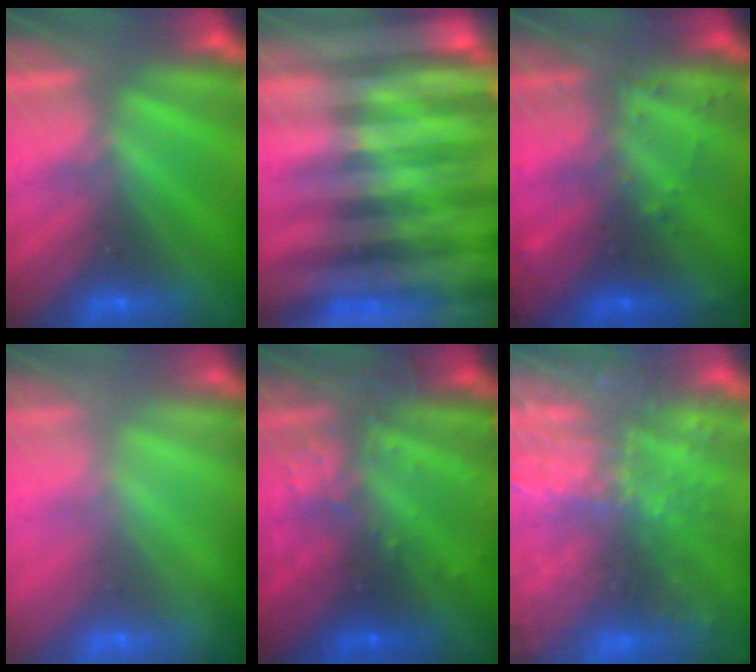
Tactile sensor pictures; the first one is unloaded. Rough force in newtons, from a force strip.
{"total": 8.5}
{"total": 2.9}
{"total": 1.3}
{"total": 3.1}
{"total": 5.9}